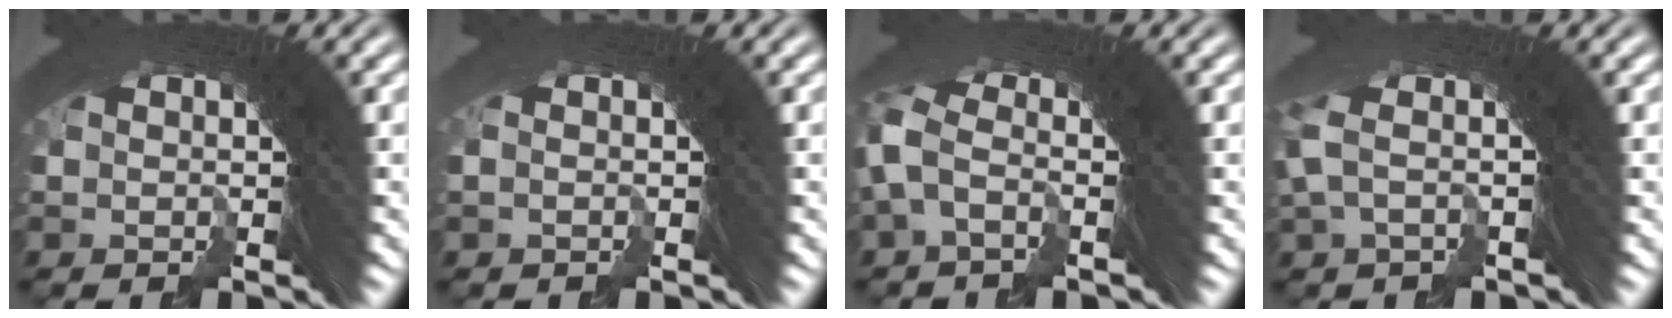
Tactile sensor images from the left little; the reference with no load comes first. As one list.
[{"total": 0.7, "force": [-0.1, -0.1, 0.6], "torque": [-0.002, 0.015, -0.009]}, {"total": 2.0, "force": [-0.4, 0.3, 1.9], "torque": [-0.051, -0.003, -0.007]}, {"total": 2.6, "force": [0.7, 0.4, 2.4], "torque": [-0.043, 0.011, 0.005]}]